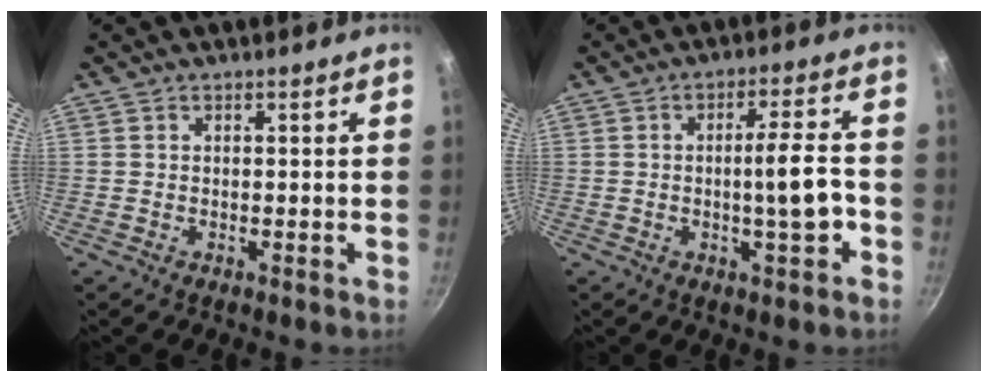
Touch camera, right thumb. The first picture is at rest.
{"total": 7.8, "force": [-2.0, 1.5, 7.4], "torque": [-0.104, 0.019, -0.028]}